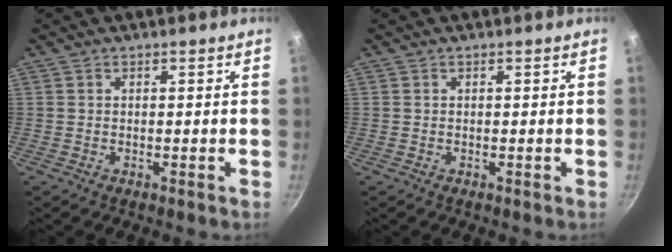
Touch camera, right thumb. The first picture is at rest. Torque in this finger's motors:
{"motor_torque": [-0.13, 0.13, 0.00, 0.00, 0.00]}